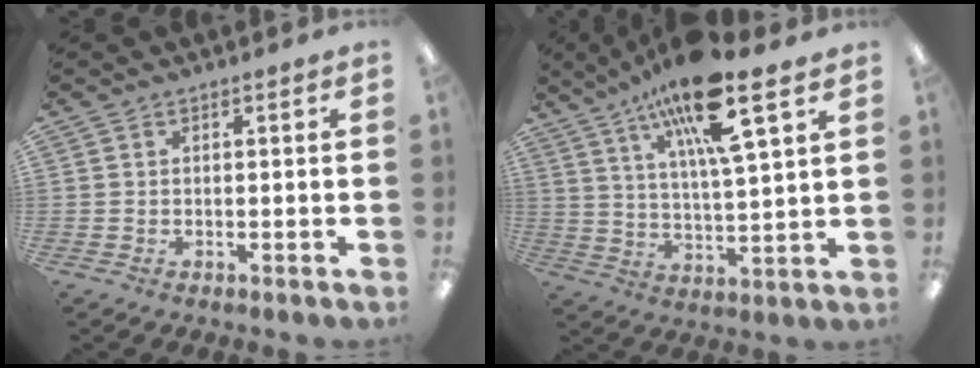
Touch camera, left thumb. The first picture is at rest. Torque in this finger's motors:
{"motor_torque": [0.38, 0.87, 1.68, -1.10, 0.50]}